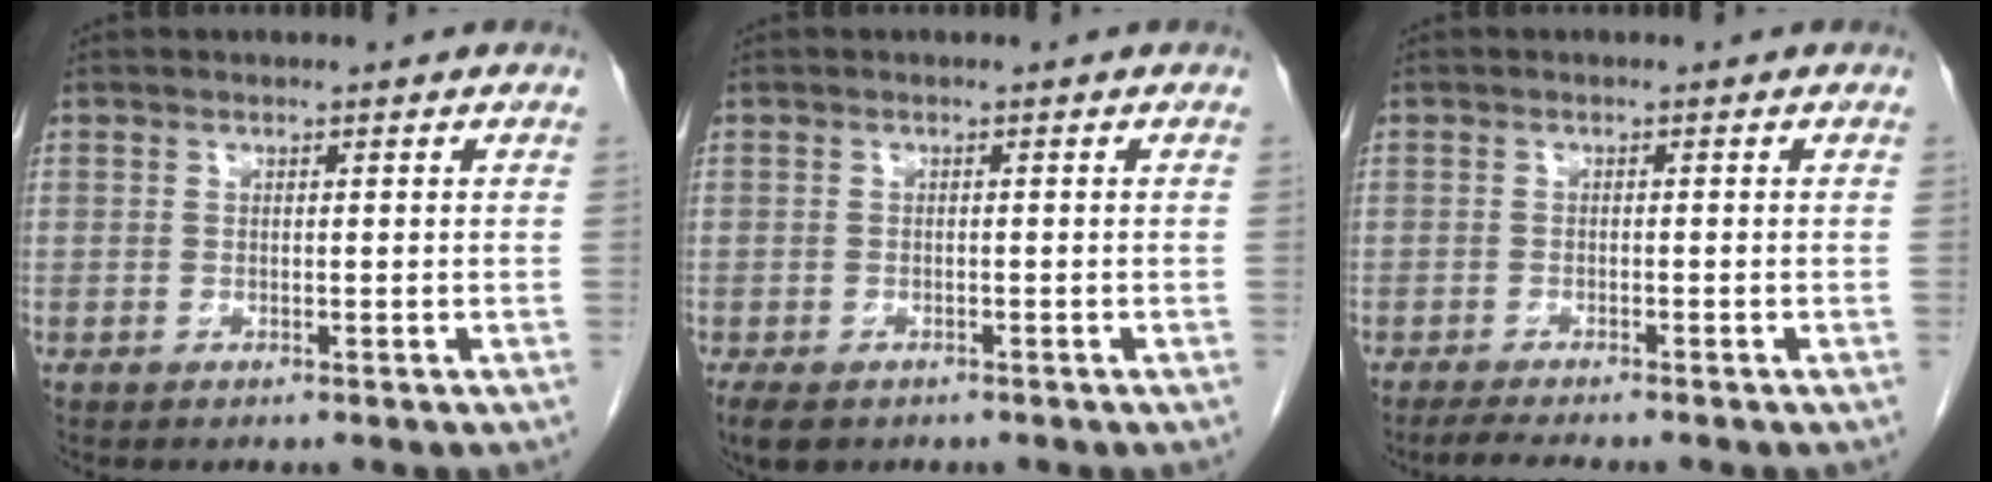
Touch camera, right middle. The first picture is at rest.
{"total": 5.7, "force": [-3.9, 3.1, 2.7], "torque": [-0.047, -0.008, -0.057]}
{"total": 3.9, "force": [-3.3, 0.1, 2.0], "torque": [-0.034, -0.010, -0.052]}